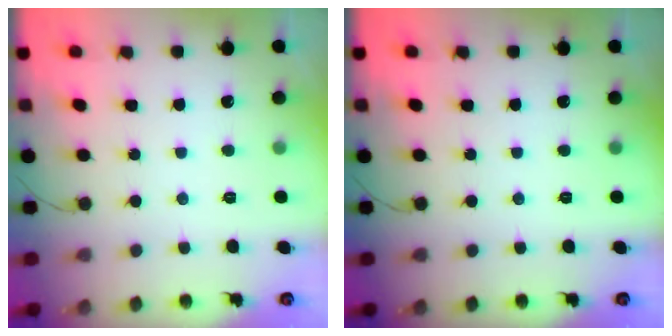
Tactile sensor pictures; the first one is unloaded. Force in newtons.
{"total": 0.0}